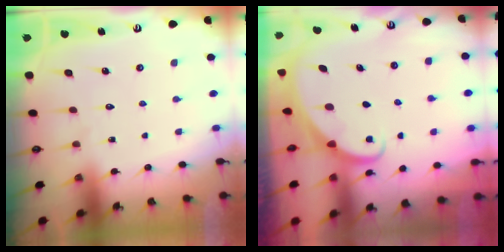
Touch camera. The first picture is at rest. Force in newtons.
{"total": 1.7, "press": 1.6, "slide": 0.1}